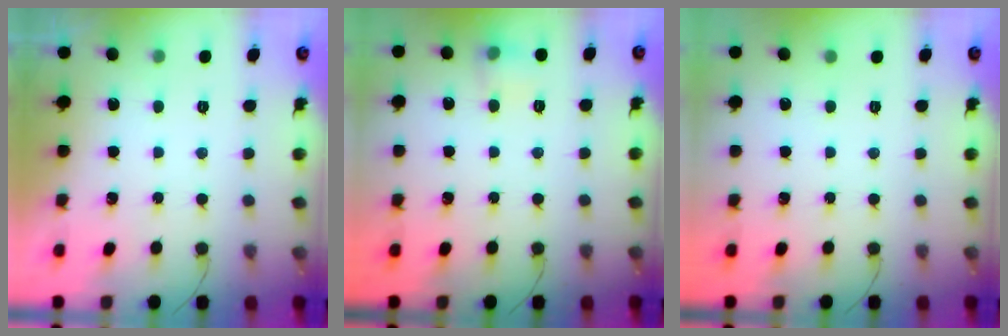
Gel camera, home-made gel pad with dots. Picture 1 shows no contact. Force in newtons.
{"total": 7.1, "press": 7.0, "slide": 1.2}
{"total": 0.0}